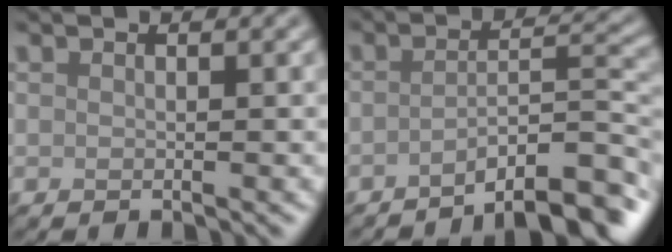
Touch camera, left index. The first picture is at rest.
{"total": 7.0, "force": [-4.4, 1.5, 5.2], "torque": [-0.069, 0.011, -0.071]}